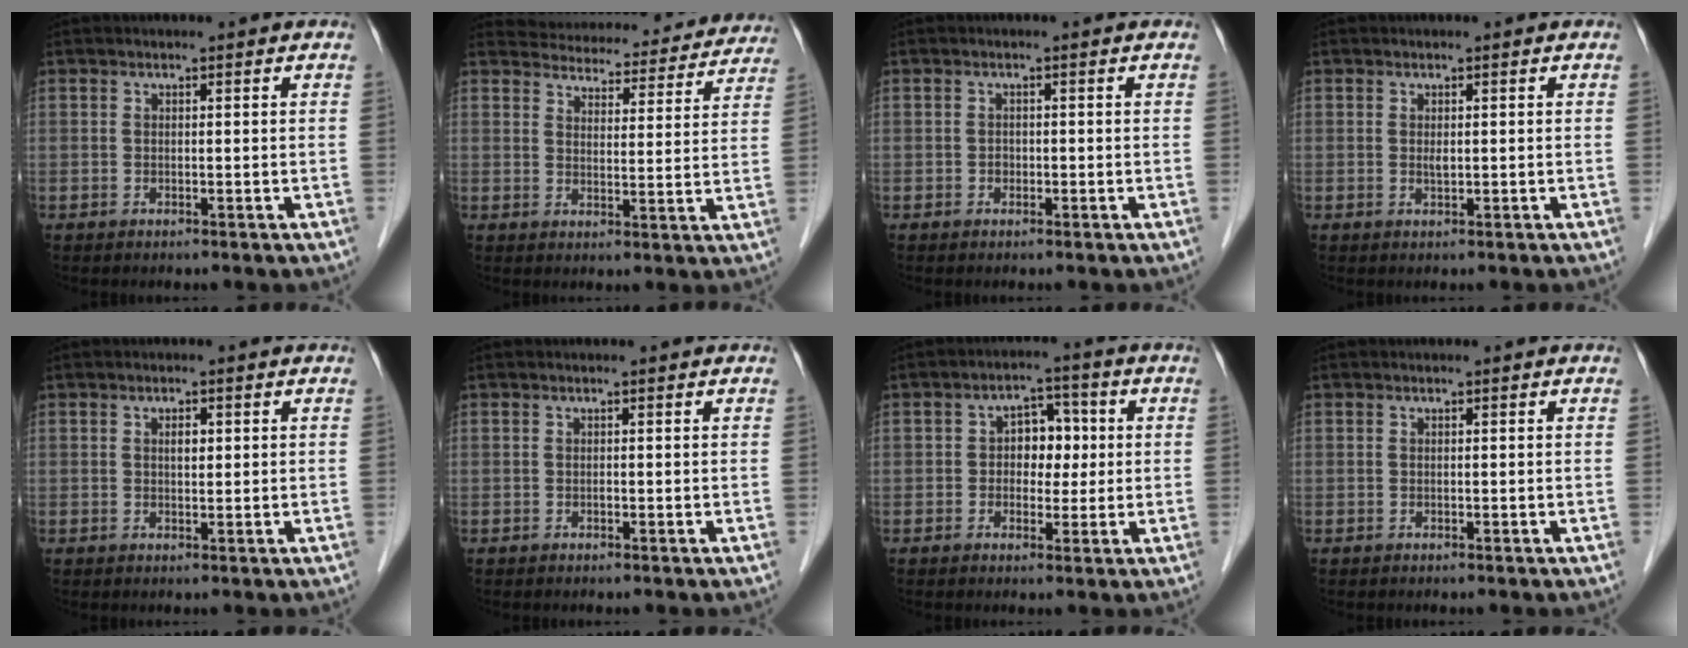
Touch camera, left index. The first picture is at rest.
{"total": 20.0, "force": [18.9, 5.5, 3.7], "torque": [-0.038, -0.010, 0.219]}
{"total": 1.4, "force": [-0.5, 1.1, 0.6], "torque": [-0.006, 0.005, -0.008]}
{"total": 0.8, "force": [0.0, 0.3, 0.7], "torque": [-0.013, -0.001, 0.002]}
{"total": 1.6, "force": [0.4, 0.7, 1.4], "torque": [-0.024, 0.001, 0.008]}
{"total": 0.0}
{"total": 5.4, "force": [0.3, 3.7, 3.9], "torque": [-0.061, 0.023, 0.004]}
{"total": 0.0}